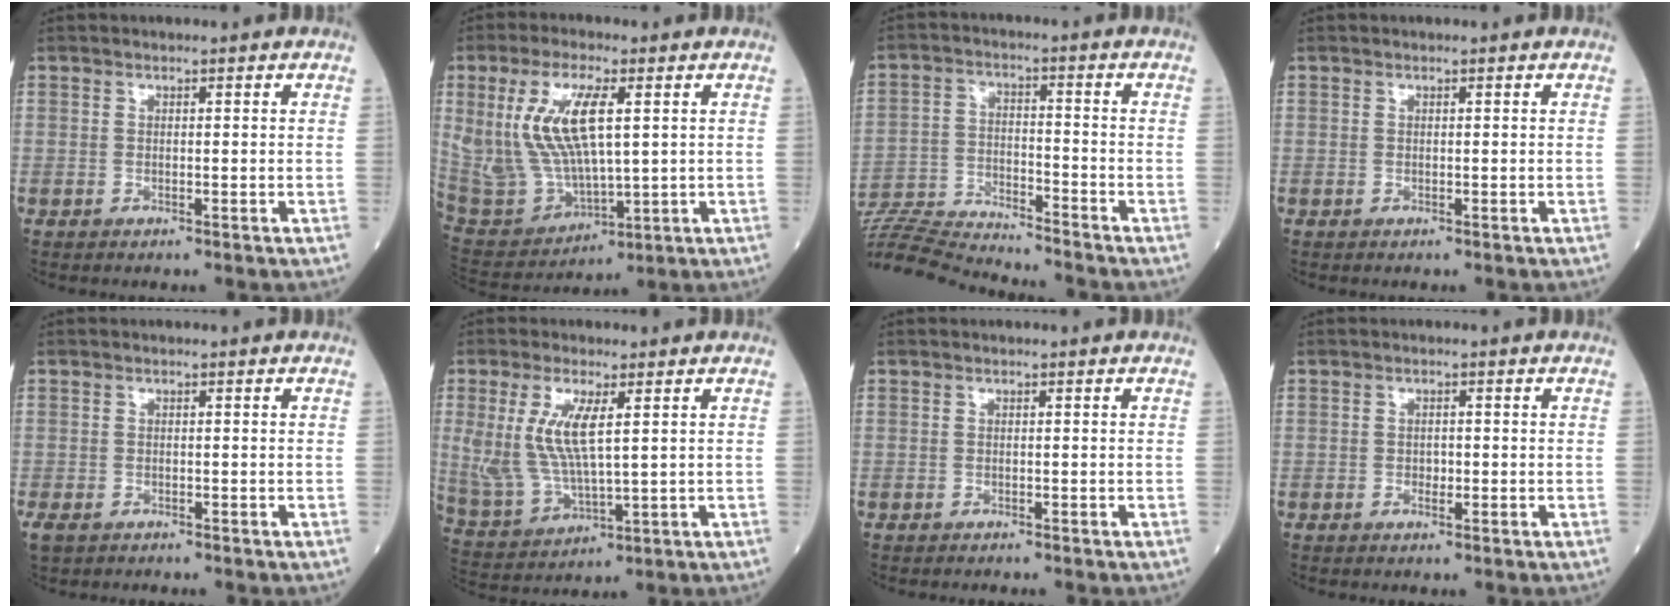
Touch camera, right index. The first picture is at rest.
{"total": 15.3, "force": [4.0, 5.3, 13.8], "torque": [-0.311, 0.003, 0.096]}
{"total": 13.9, "force": [-13.6, -0.6, 2.9], "torque": [-0.053, 0.001, -0.239]}
{"total": 0.0}
{"total": 2.3, "force": [-1.6, 1.1, 1.1], "torque": [-0.031, -0.006, -0.025]}
{"total": 9.9, "force": [2.5, 2.4, 9.3], "torque": [-0.218, -0.005, 0.058]}
{"total": 0.9, "force": [-0.8, 0.1, 0.3], "torque": [-0.008, -0.002, -0.011]}
{"total": 1.0, "force": [-0.4, 0.3, 0.9], "torque": [-0.017, 0.001, -0.006]}